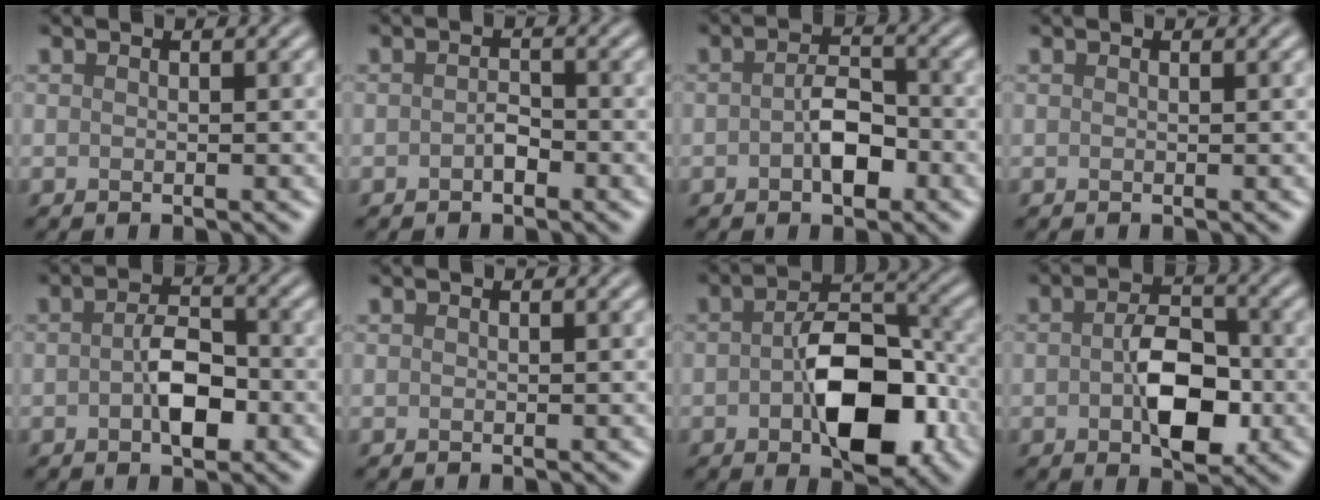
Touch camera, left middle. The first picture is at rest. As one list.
[{"total": 1.3, "force": [-0.6, 0.7, 0.9], "torque": [-0.019, 0.001, -0.011]}, {"total": 3.5, "force": [-1.0, 1.8, 2.8], "torque": [-0.049, 0.004, -0.019]}, {"total": 0.0}, {"total": 4.2, "force": [-0.9, 2.1, 3.5], "torque": [-0.060, 0.003, -0.017]}, {"total": 0.0}, {"total": 9.3, "force": [-2.1, 5.0, 7.6], "torque": [-0.118, 0.003, -0.035]}, {"total": 6.3, "force": [-1.0, 3.5, 5.1], "torque": [-0.088, -0.003, -0.017]}]